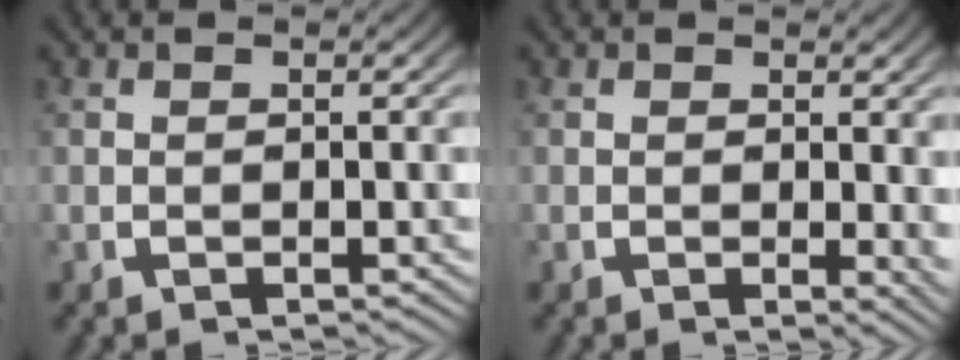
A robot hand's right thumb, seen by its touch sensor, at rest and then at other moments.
{"total": 1.7, "force": [0.3, 0.6, 1.6], "torque": [-0.009, -0.005, 0.004]}